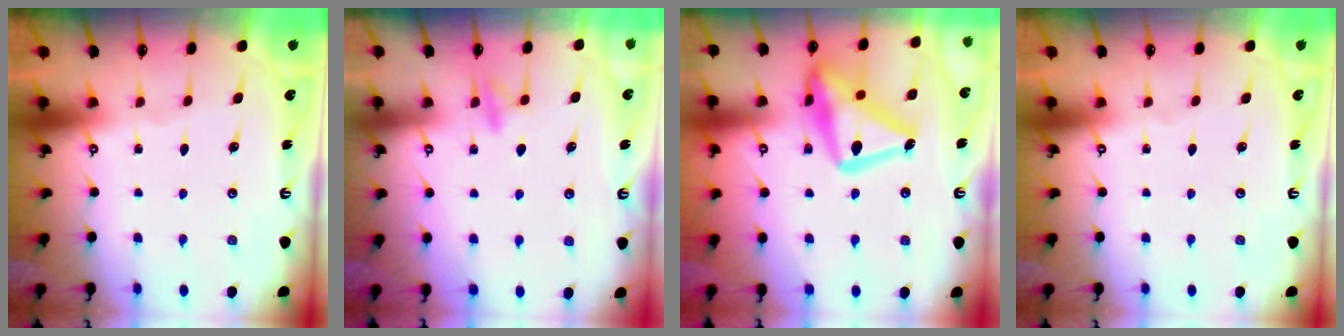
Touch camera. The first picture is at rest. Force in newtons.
{"total": 8.1, "press": 8.0, "slide": 0.8}
{"total": 20.6, "press": 20.6, "slide": 1.4}
{"total": 0.0}